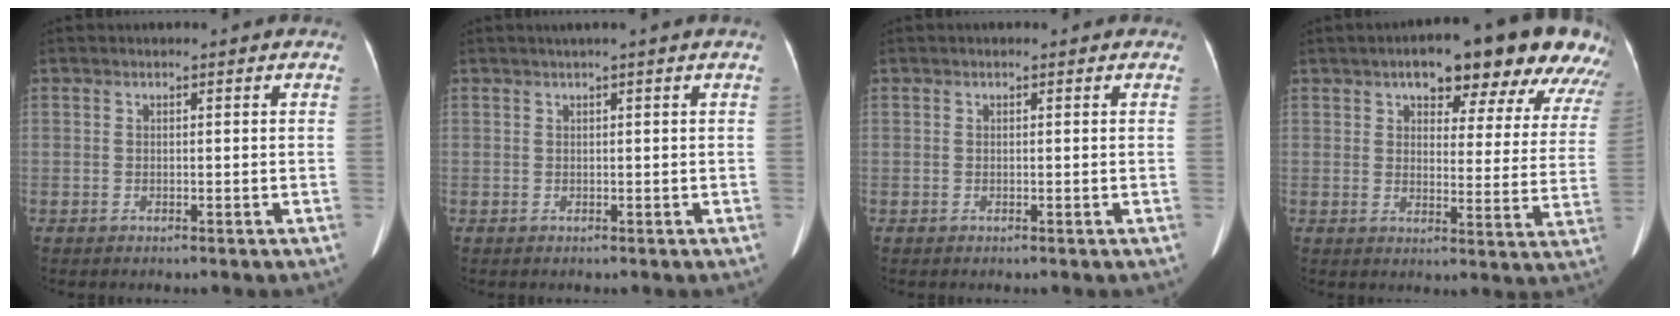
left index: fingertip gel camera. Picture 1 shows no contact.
{"total": 1.1, "force": [0.7, -0.4, 0.7], "torque": [-0.017, 0.006, 0.022]}
{"total": 0.0}
{"total": 19.4, "force": [14.0, 5.9, 12.1], "torque": [-0.129, 0.019, 0.156]}